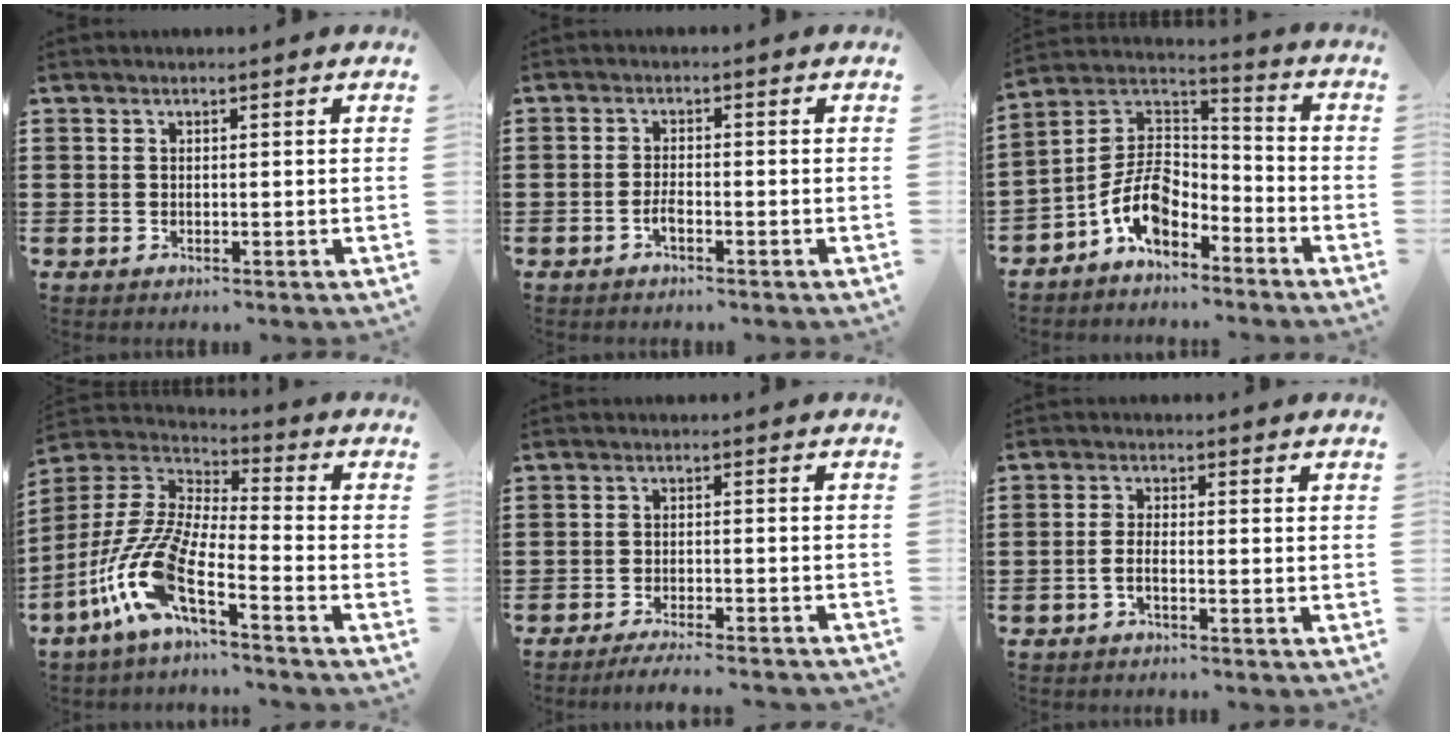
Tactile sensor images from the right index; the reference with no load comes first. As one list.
[{"total": 2.0, "force": [-1.1, 0.3, 1.6], "torque": [-0.039, -0.007, -0.021]}, {"total": 8.9, "force": [-4.9, 4.7, 5.7], "torque": [-0.135, -0.004, -0.100]}, {"total": 12.1, "force": [-7.4, 2.7, 9.1], "torque": [-0.233, -0.021, -0.158]}, {"total": 3.0, "force": [-2.9, -0.3, 0.9], "torque": [-0.016, -0.003, -0.057]}, {"total": 2.0, "force": [-1.1, 0.1, 1.7], "torque": [-0.040, -0.005, -0.021]}]